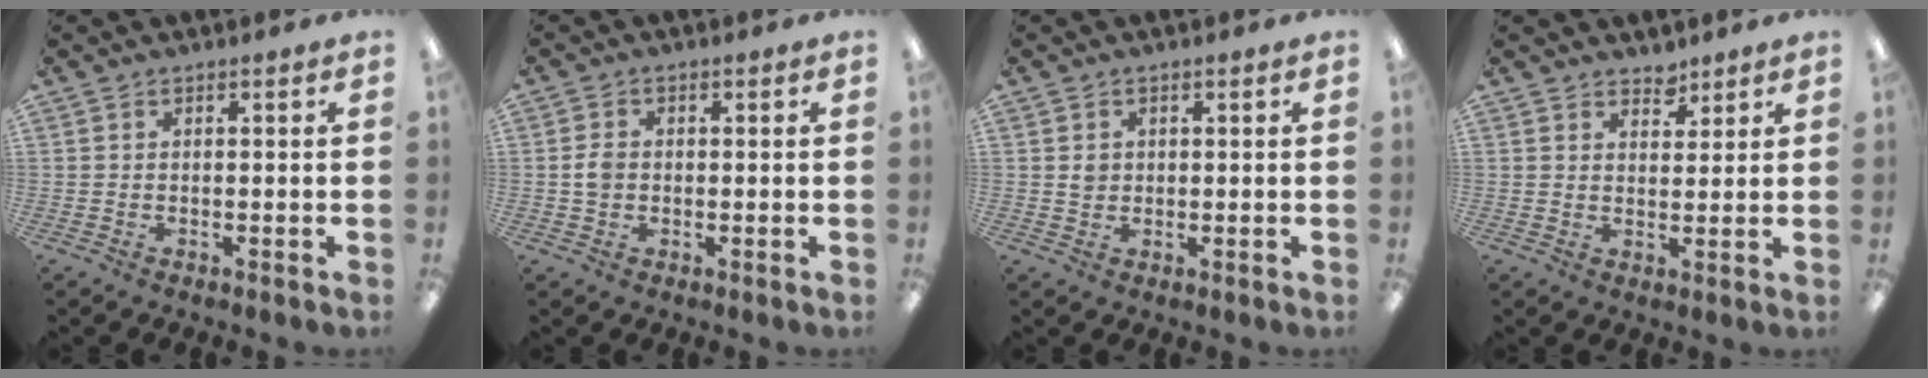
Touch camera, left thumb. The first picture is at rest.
{"total": 2.8, "force": [-0.1, 2.2, 1.8], "torque": [-0.024, 0.003, -0.005]}
{"total": 2.1, "force": [0.6, 1.9, 0.7], "torque": [-0.008, 0.001, 0.008]}
{"total": 3.7, "force": [3.1, 1.9, 0.6], "torque": [0.006, -0.021, 0.055]}